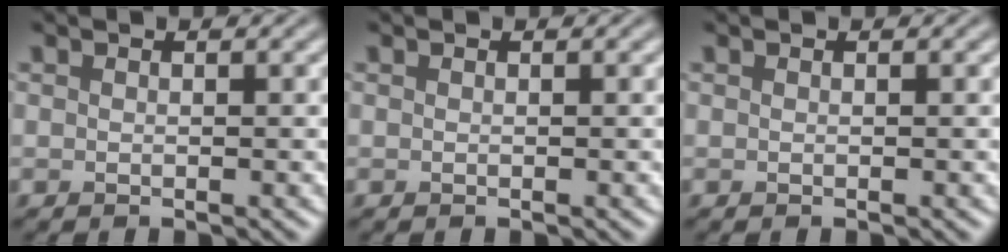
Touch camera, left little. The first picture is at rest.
{"total": 0.0}
{"total": 0.0}